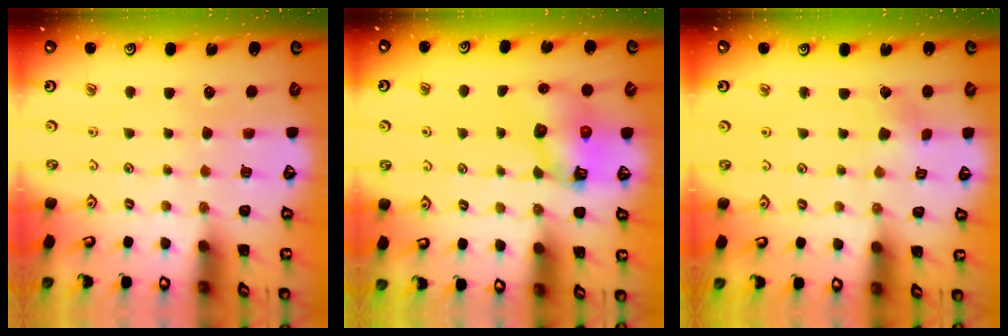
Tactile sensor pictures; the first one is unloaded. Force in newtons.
{"total": 8.6, "press": 8.6, "slide": 0.7}
{"total": 1.8, "press": 1.8, "slide": 0.1}